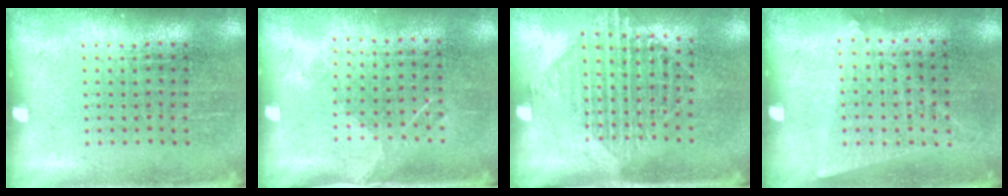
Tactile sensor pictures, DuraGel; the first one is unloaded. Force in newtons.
{"total": 1.2, "press": 0.9, "slide": 0.7}
{"total": 1.5, "press": 1.3, "slide": 0.9}
{"total": 1.2, "press": 1.1, "slide": 0.5}